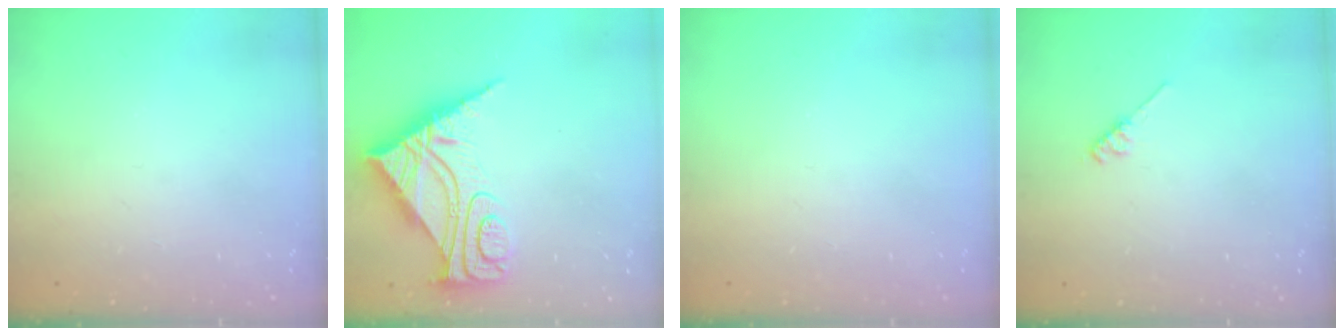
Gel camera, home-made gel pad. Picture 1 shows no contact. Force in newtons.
{"total": 13.6, "press": 13.5, "slide": 1.4}
{"total": 0.0}
{"total": 3.3, "press": 3.2, "slide": 0.5}